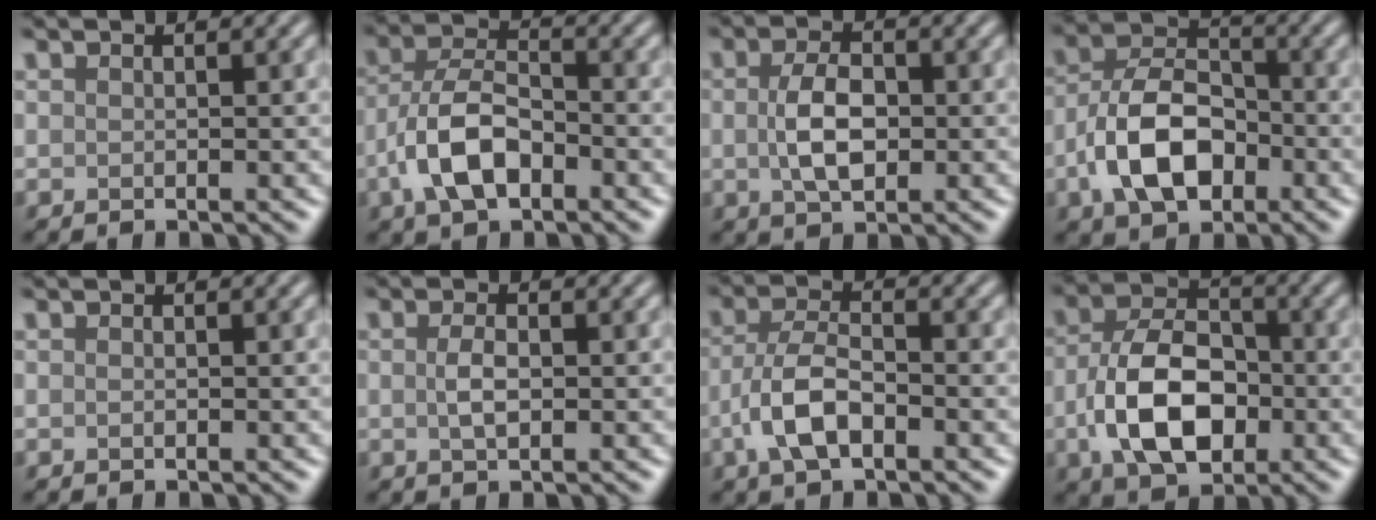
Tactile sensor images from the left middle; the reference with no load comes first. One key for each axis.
{"total": 6.2, "fx": -2.4, "fy": 3.3, "fz": 4.6, "tx": -0.089, "ty": 0.004, "tz": -0.052}
{"total": 4.2, "fx": -0.1, "fy": 2.4, "fz": 3.5, "tx": -0.075, "ty": 0.000, "tz": -0.001}
{"total": 7.9, "fx": -2.6, "fy": 4.9, "fz": 5.6, "tx": -0.108, "ty": 0.005, "tz": -0.054}
{"total": 0.0}
{"total": 2.0, "fx": 0.0, "fy": 0.9, "fz": 1.7, "tx": -0.038, "ty": 0.000, "tz": -0.001}
{"total": 4.8, "fx": -1.8, "fy": 2.3, "fz": 3.8, "tx": -0.079, "ty": 0.003, "tz": -0.041}
{"total": 8.6, "fx": -2.1, "fy": 5.3, "fz": 6.4, "tx": -0.128, "ty": 0.003, "tz": -0.042}